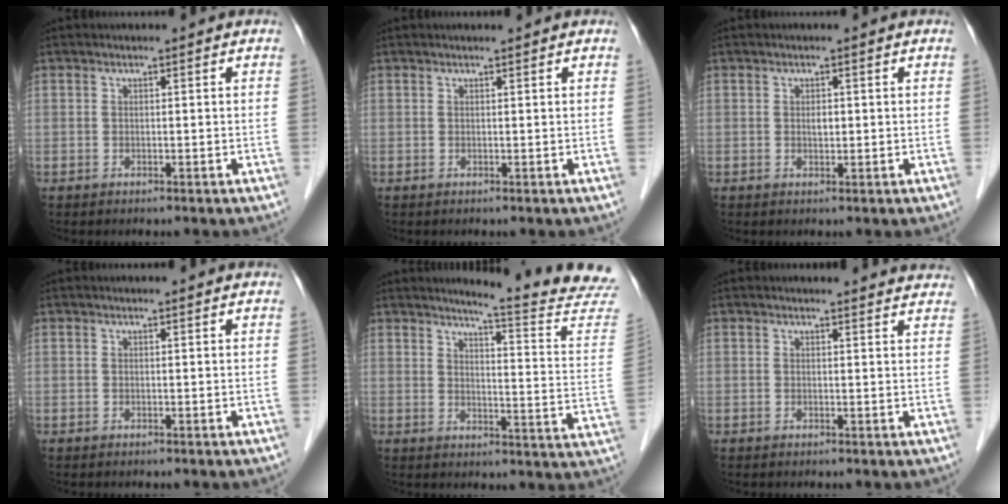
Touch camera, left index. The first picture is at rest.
{"total": 0.8, "force": [0.8, 0.0, 0.4], "torque": [-0.007, 0.006, 0.013]}
{"total": 1.0, "force": [0.1, 0.6, 0.8], "torque": [-0.015, -0.001, 0.003]}
{"total": 1.4, "force": [1.4, 0.1, 0.2], "torque": [-0.012, 0.006, 0.013]}
{"total": 16.2, "force": [15.4, -1.4, 4.9], "torque": [-0.065, -0.114, 0.167]}
{"total": 6.6, "force": [6.5, 0.8, 0.8], "torque": [0.005, -0.009, 0.046]}